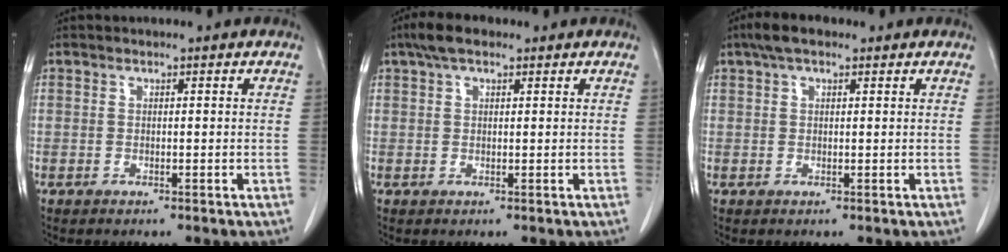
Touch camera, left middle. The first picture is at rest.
{"total": 3.9, "force": [2.6, 1.6, 2.5], "torque": [-0.054, 0.019, 0.046]}
{"total": 3.9, "force": [2.5, 1.6, 2.5], "torque": [-0.054, 0.022, 0.043]}